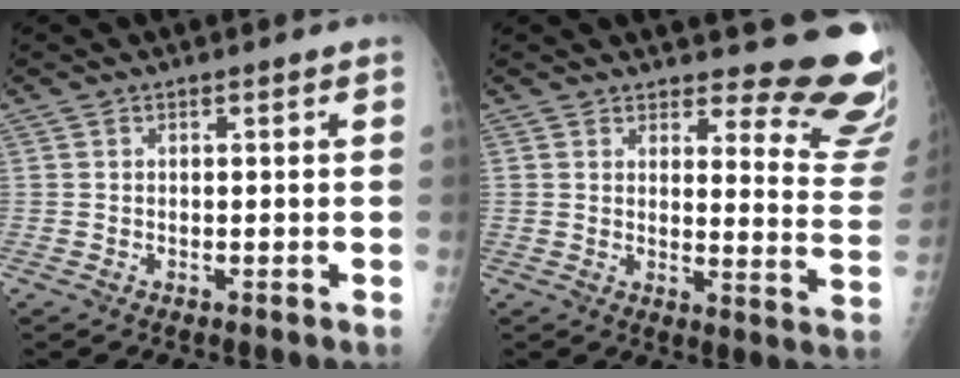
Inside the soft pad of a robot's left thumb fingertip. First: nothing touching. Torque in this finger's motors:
{"motor_torque": [0.11, 0.22, -0.04, -0.27, 0.05]}